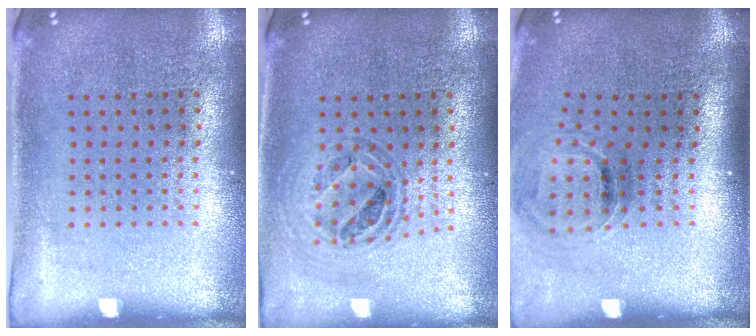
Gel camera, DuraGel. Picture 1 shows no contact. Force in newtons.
{"total": 0.7, "press": 0.7, "slide": 0.0}
{"total": 1.0, "press": 0.8, "slide": 0.5}